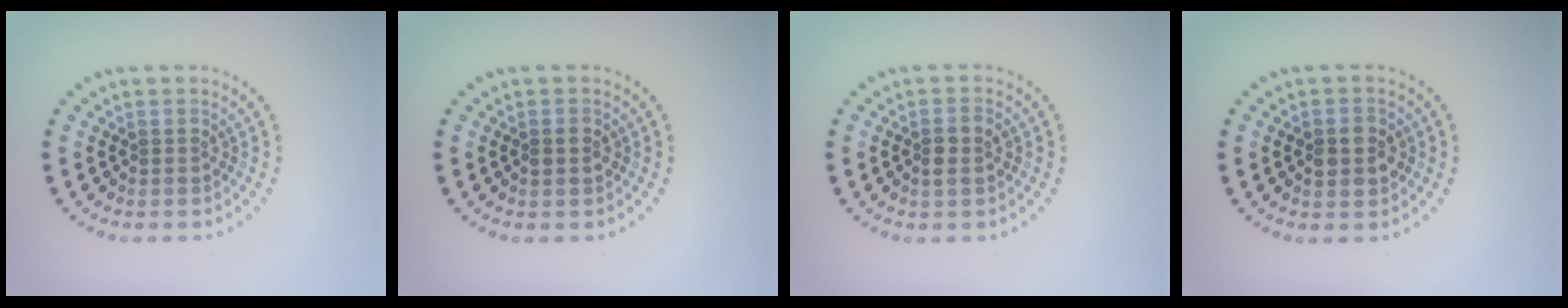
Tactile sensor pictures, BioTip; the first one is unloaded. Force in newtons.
{"total": 1.1, "press": 1.1, "slide": 0.3}
{"total": 1.7, "press": 1.6, "slide": 0.3}
{"total": 2.5, "press": 2.5, "slide": 0.2}